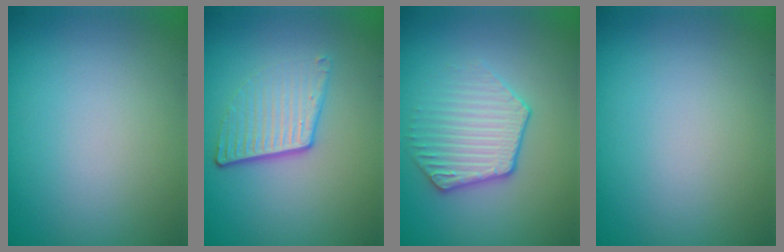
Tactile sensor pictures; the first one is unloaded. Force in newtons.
{"total": 4.0, "press": 2.7, "slide": 3.0}
{"total": 3.6, "press": 3.2, "slide": 1.6}
{"total": 0.0}